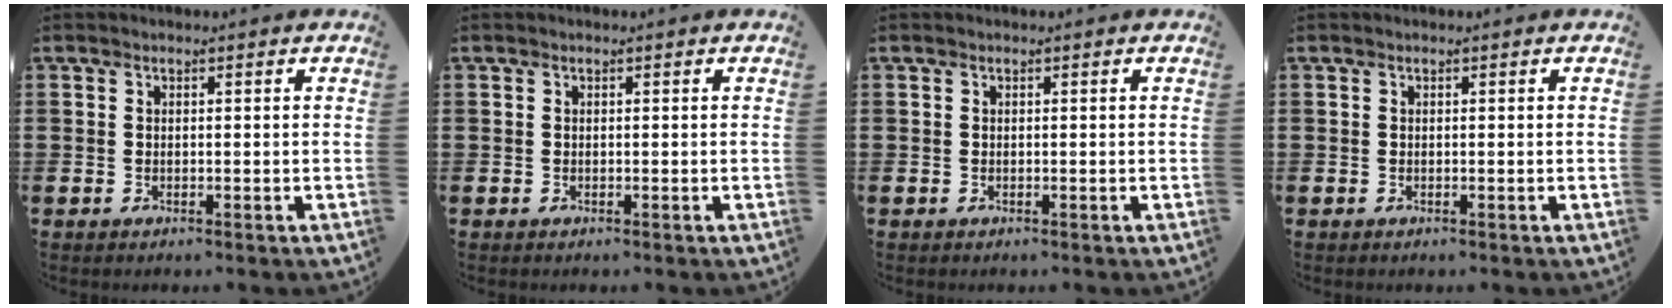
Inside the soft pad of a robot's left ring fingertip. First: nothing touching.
{"total": 0.0}
{"total": 0.0}
{"total": 0.0}